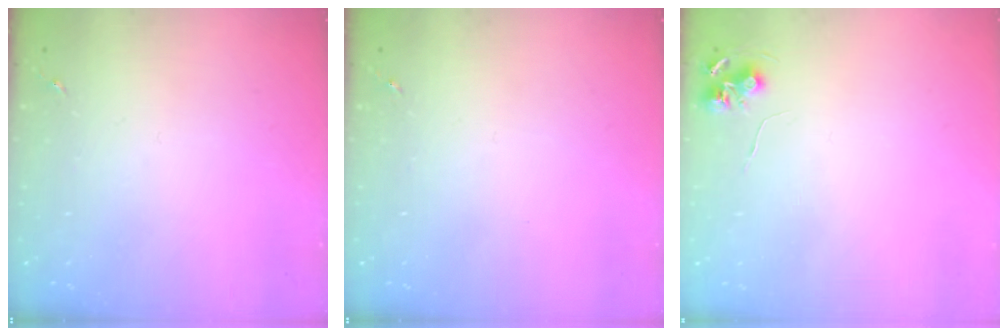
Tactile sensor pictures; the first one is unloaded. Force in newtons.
{"total": 0.0}
{"total": 6.0, "press": 6.0, "slide": 0.4}